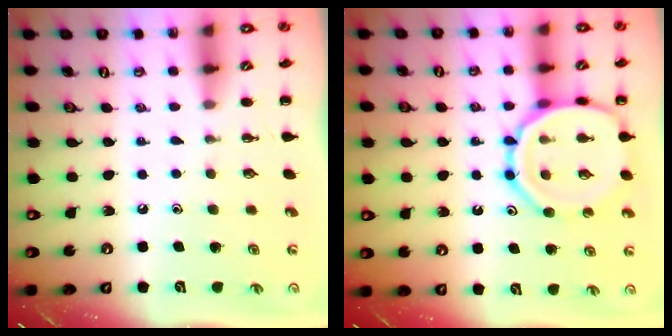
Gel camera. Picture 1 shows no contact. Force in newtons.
{"total": 14.7, "press": 14.6, "slide": 1.4}